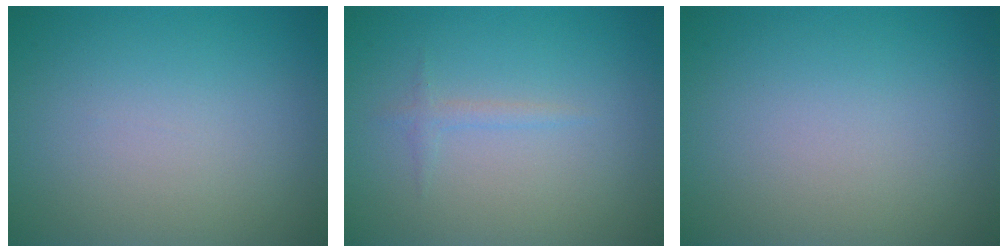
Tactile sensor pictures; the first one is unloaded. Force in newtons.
{"total": 0.8, "press": 0.8, "slide": 0.0}
{"total": 0.0}